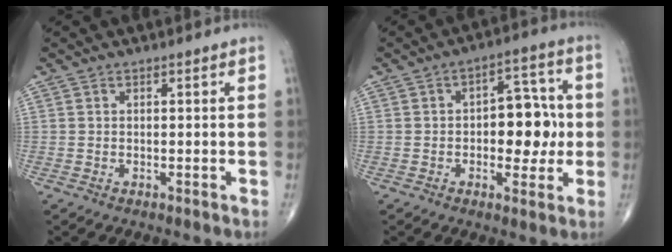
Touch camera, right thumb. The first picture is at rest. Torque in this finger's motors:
{"motor_torque": [-0.04, 0.28, 0.28, -0.31, 0.06]}